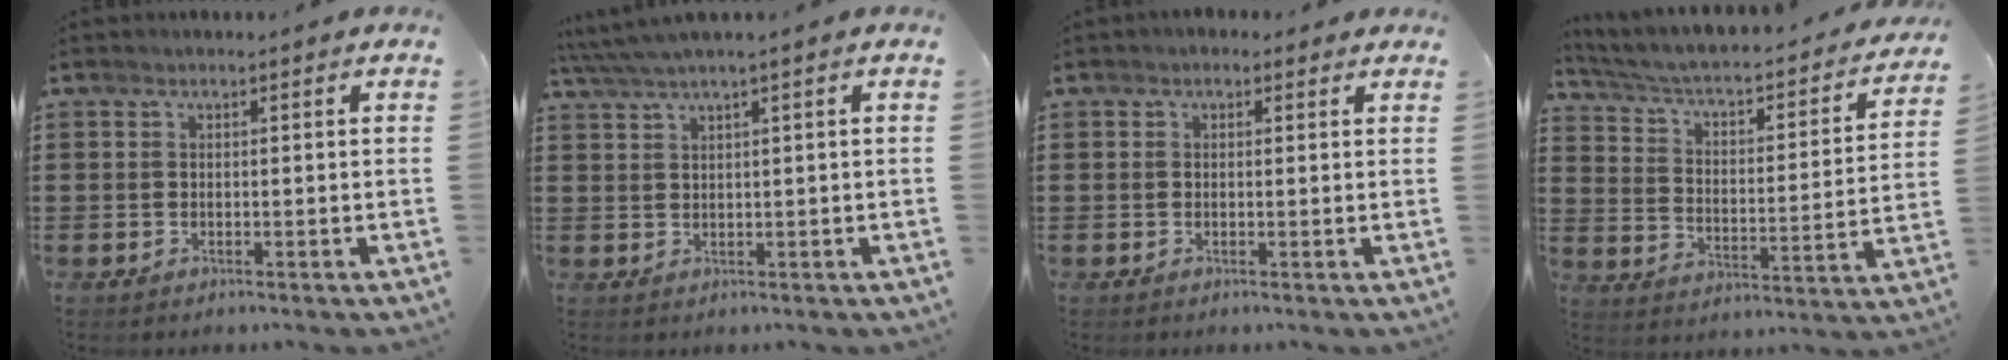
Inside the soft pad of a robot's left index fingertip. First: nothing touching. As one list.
[{"total": 2.1, "force": [1.1, -0.2, 1.7], "torque": [-0.035, 0.001, 0.020]}, {"total": 1.1, "force": [0.4, 0.9, 0.5], "torque": [-0.012, 0.007, 0.006]}, {"total": 3.0, "force": [2.2, 0.7, 2.0], "torque": [-0.054, -0.029, 0.023]}]